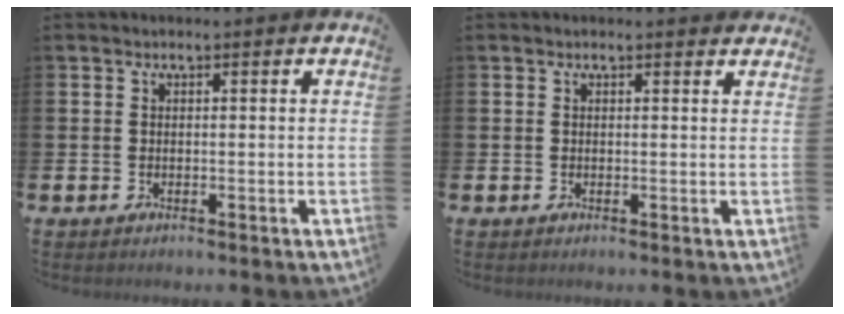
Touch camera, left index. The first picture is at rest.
{"total": 0.5, "force": [0.5, 0.1, 0.2], "torque": [0.005, -0.002, 0.008]}